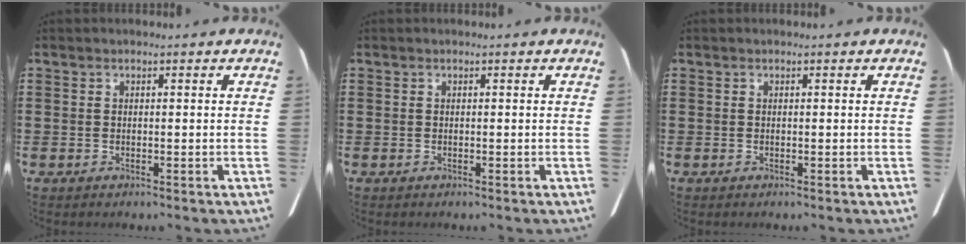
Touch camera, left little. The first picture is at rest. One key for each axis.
{"total": 0.0}
{"total": 0.0}